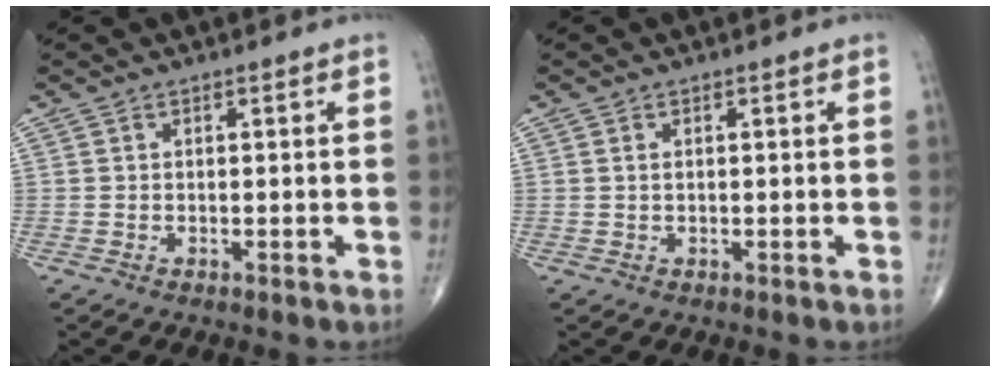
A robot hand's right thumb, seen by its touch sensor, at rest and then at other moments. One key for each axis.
{"total": 0.6, "fx": 0.1, "fy": 0.2, "fz": 0.5, "tx": -0.012, "ty": 0.002, "tz": 0.003}